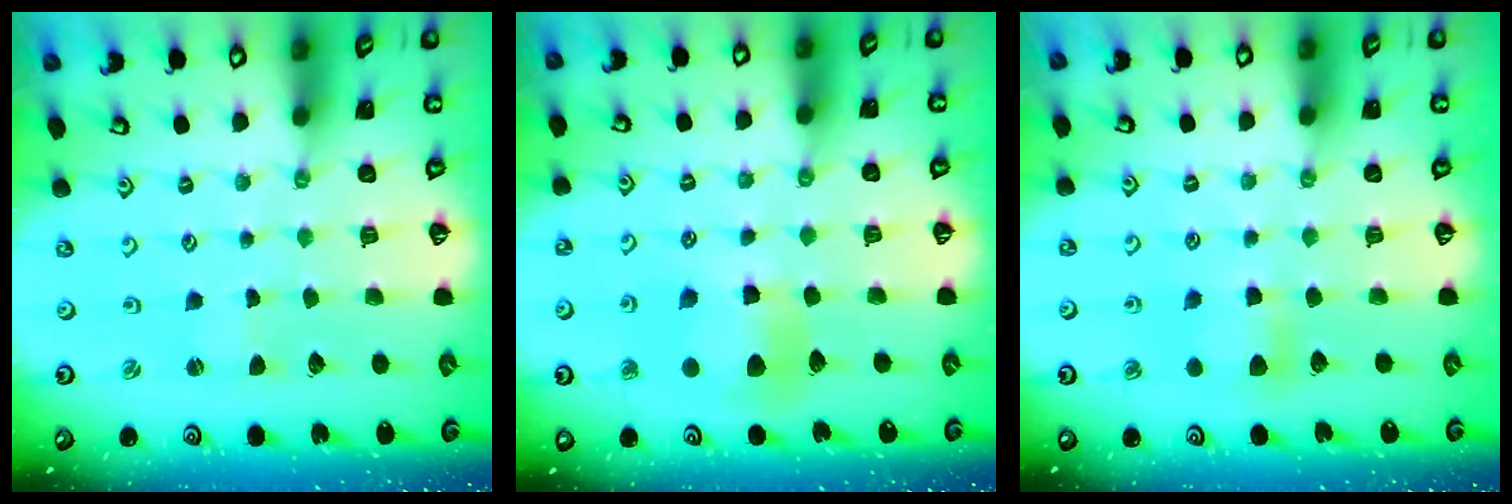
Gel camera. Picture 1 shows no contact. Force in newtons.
{"total": 7.7, "press": 7.6, "slide": 1.1}
{"total": 6.4, "press": 6.4, "slide": 0.6}